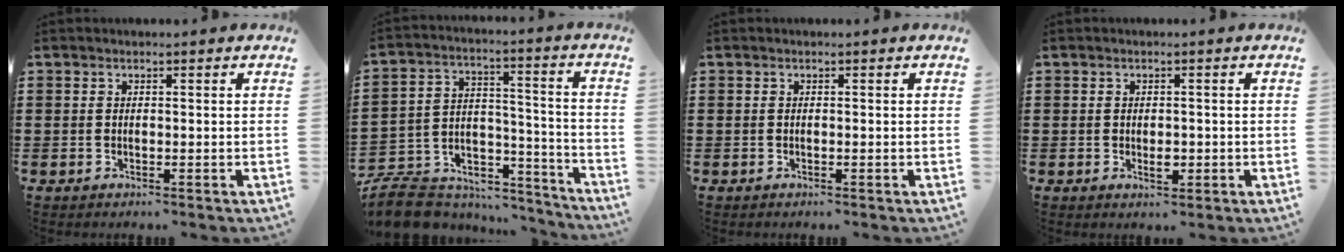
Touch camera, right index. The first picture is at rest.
{"total": 8.5, "force": [-7.4, 3.5, 2.0], "torque": [-0.050, 0.009, -0.145]}
{"total": 0.0}
{"total": 2.1, "force": [-0.4, 1.0, 1.8], "torque": [-0.034, 0.002, -0.007]}